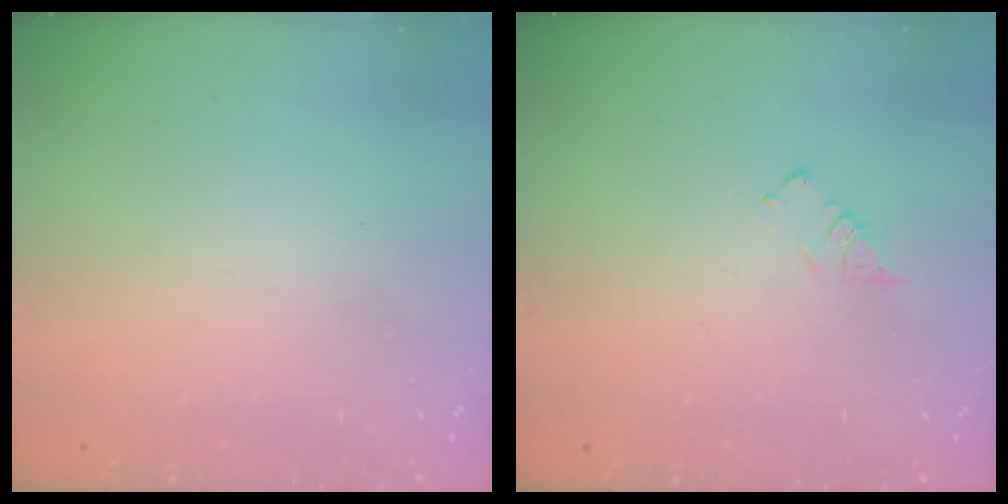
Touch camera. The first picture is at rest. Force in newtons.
{"total": 2.6, "press": 2.6, "slide": 0.3}